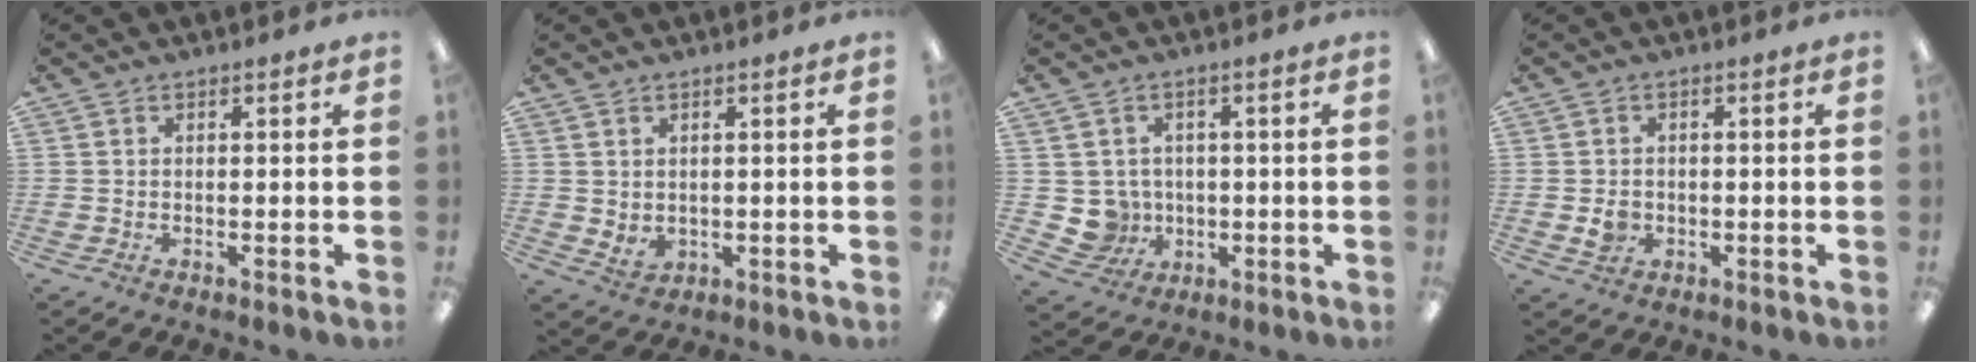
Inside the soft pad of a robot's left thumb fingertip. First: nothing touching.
{"total": 2.6, "force": [1.7, 1.7, 0.8], "torque": [-0.012, -0.009, 0.031]}
{"total": 5.8, "force": [0.6, 5.7, 0.9], "torque": [-0.041, -0.002, 0.020]}
{"total": 3.2, "force": [-0.5, 2.8, 1.6], "torque": [-0.010, -0.001, -0.010]}